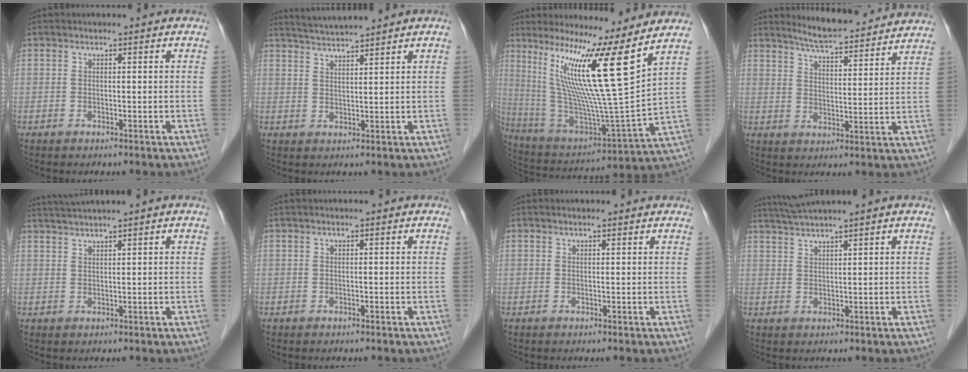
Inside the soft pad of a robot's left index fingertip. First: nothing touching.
{"total": 5.3, "force": [4.9, -1.2, 1.6], "torque": [-0.033, 0.015, 0.090]}
{"total": 19.9, "force": [10.3, -1.7, 16.9], "torque": [-0.296, -0.014, 0.171]}
{"total": 13.3, "force": [12.5, 1.2, 4.3], "torque": [-0.066, 0.004, 0.170]}
{"total": 3.2, "force": [2.8, -1.2, 1.1], "torque": [-0.024, 0.012, 0.059]}
{"total": 0.0}
{"total": 1.9, "force": [1.8, 0.2, 0.5], "torque": [-0.012, 0.013, 0.022]}
{"total": 4.5, "force": [3.8, -1.5, 1.8], "torque": [-0.037, 0.017, 0.077]}